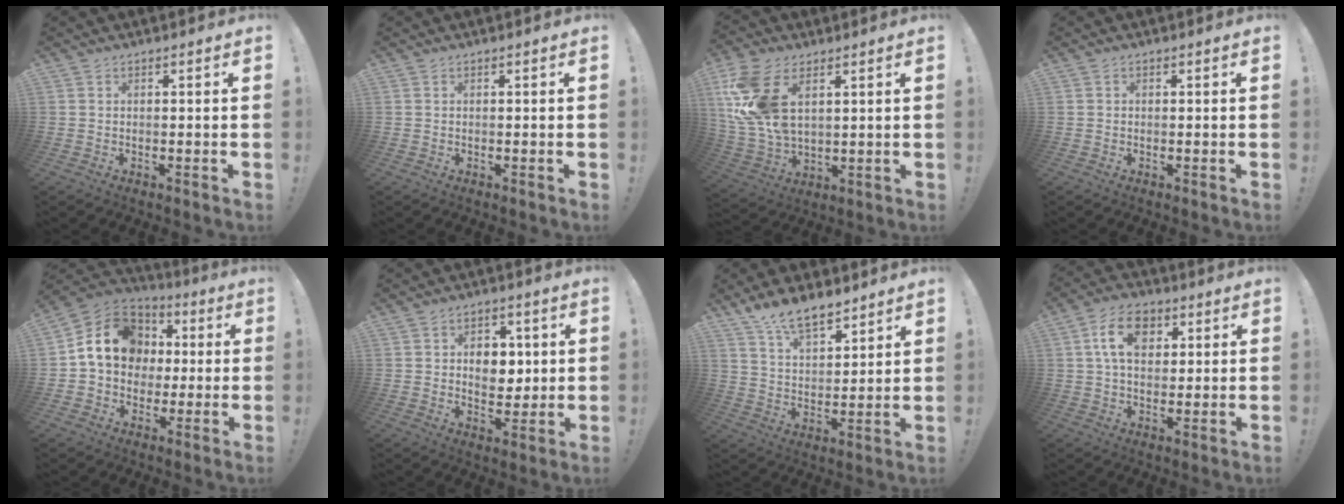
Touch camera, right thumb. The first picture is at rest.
{"total": 0.0}
{"total": 16.6, "force": [6.2, 10.0, 11.8], "torque": [-0.238, -0.025, 0.117]}
{"total": 0.0}
{"total": 16.0, "force": [2.4, 13.5, 8.3], "torque": [-0.117, 0.009, 0.053]}
{"total": 8.2, "force": [1.5, 6.3, 4.9], "torque": [-0.060, -0.002, 0.026]}
{"total": 11.5, "force": [9.1, 4.6, 5.2], "torque": [-0.091, -0.060, 0.171]}
{"total": 11.1, "force": [4.1, 7.4, 7.2], "torque": [-0.110, 0.004, 0.076]}